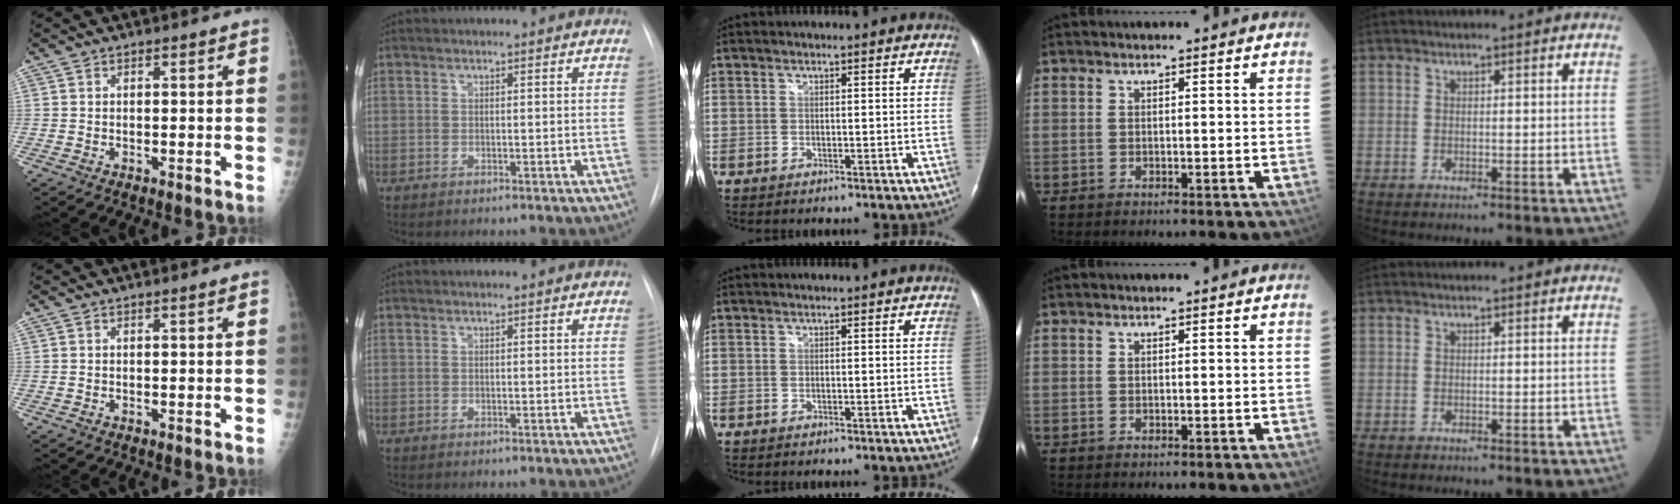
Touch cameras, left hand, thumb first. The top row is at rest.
{}